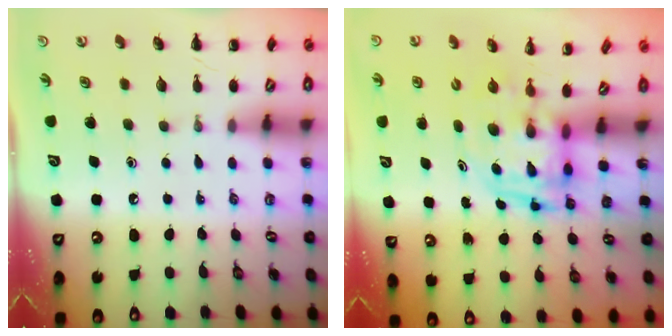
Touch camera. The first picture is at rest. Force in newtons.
{"total": 3.4, "press": 3.3, "slide": 0.7}